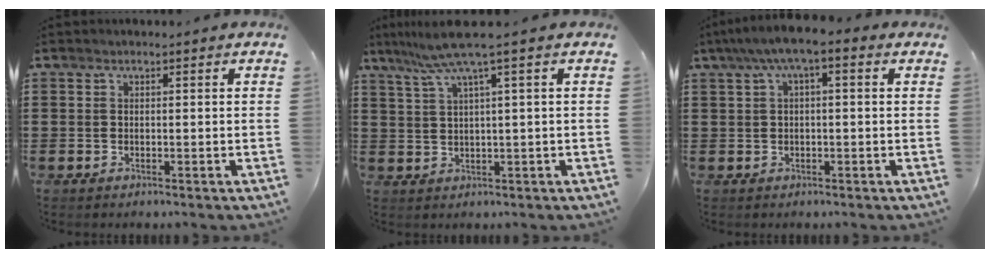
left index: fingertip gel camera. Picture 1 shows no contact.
{"total": 5.9, "force": [3.0, -0.7, 5.1], "torque": [-0.112, -0.011, 0.049]}
{"total": 4.1, "force": [0.3, 1.1, 3.9], "torque": [-0.080, 0.004, 0.001]}